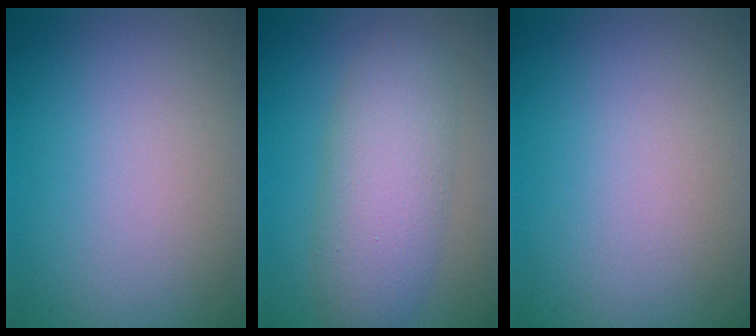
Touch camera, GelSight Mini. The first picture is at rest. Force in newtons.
{"total": 5.7, "press": 5.7, "slide": 0.2}
{"total": 0.0}